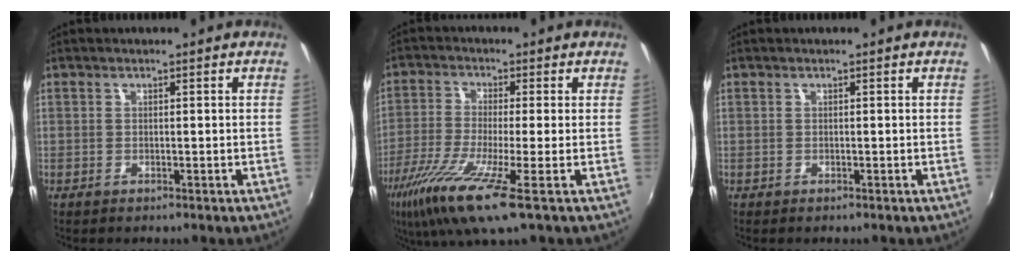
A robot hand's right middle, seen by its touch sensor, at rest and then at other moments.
{"total": 12.2, "force": [-6.3, 0.8, 10.4], "torque": [-0.231, -0.039, -0.124]}
{"total": 0.0}